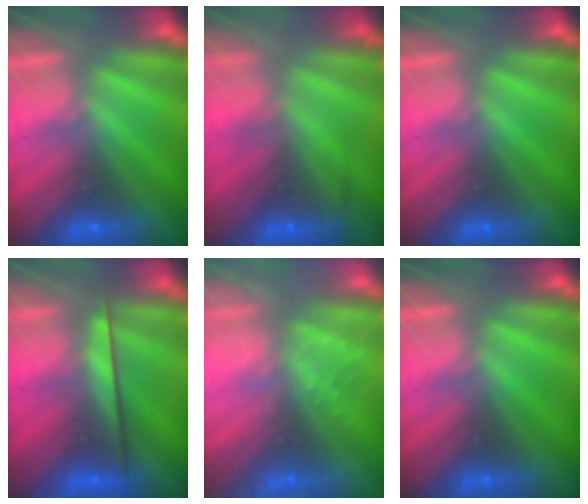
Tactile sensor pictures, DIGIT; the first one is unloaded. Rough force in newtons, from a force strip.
{"total": 2.3}
{"total": 0.0}
{"total": 2.3}
{"total": 2.4}
{"total": 0.0}